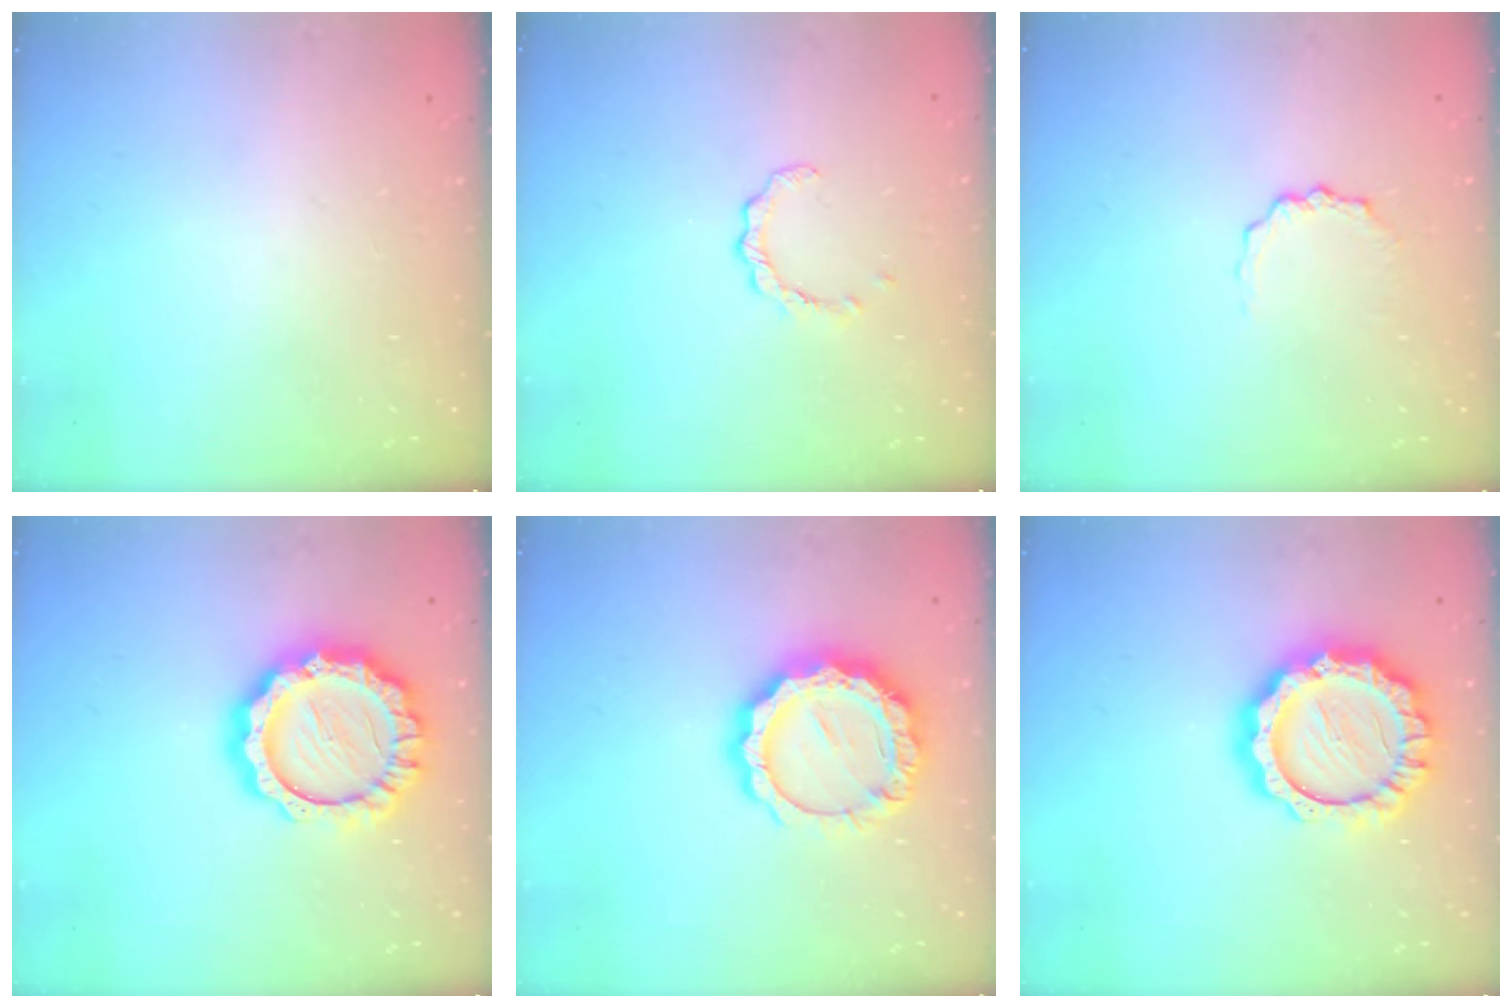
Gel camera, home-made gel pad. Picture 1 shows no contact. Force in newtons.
{"total": 2.4, "press": 2.4, "slide": 0.4}
{"total": 2.3, "press": 2.2, "slide": 0.3}
{"total": 16.5, "press": 16.5, "slide": 1.6}
{"total": 14.8, "press": 14.8, "slide": 0.9}
{"total": 16.5, "press": 16.5, "slide": 1.6}